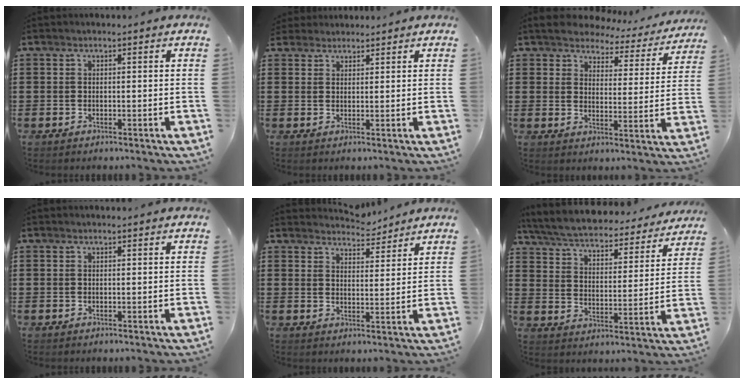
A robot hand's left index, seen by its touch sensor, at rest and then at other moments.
{"total": 1.9, "force": [1.8, 0.5, -0.1], "torque": [-0.003, 0.003, 0.037]}
{"total": 4.2, "force": [4.1, 0.8, 0.5], "torque": [-0.036, -0.026, 0.068]}
{"total": 0.0}
{"total": 4.2, "force": [4.1, 0.5, 0.2], "torque": [-0.008, -0.021, 0.075]}
{"total": 5.2, "force": [5.0, 0.4, 1.5], "torque": [-0.055, -0.035, 0.080]}